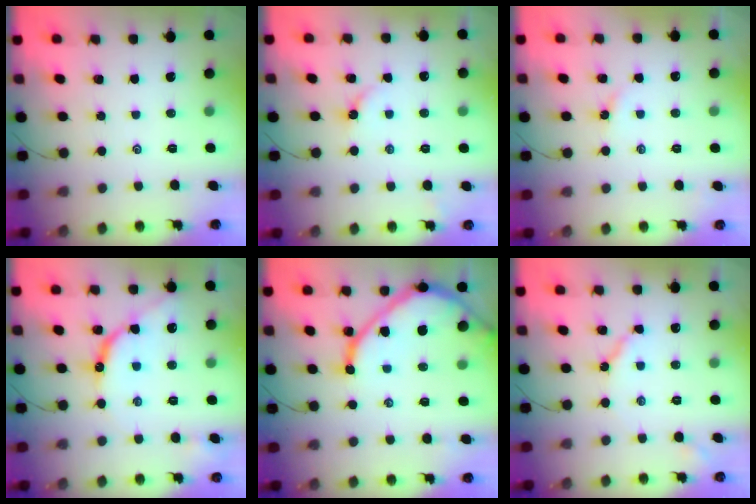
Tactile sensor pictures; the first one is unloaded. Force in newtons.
{"total": 3.3, "press": 3.3, "slide": 0.5}
{"total": 1.9, "press": 1.8, "slide": 0.3}
{"total": 10.4, "press": 10.3, "slide": 0.8}
{"total": 12.3, "press": 12.3, "slide": 1.1}
{"total": 5.4, "press": 5.4, "slide": 0.6}